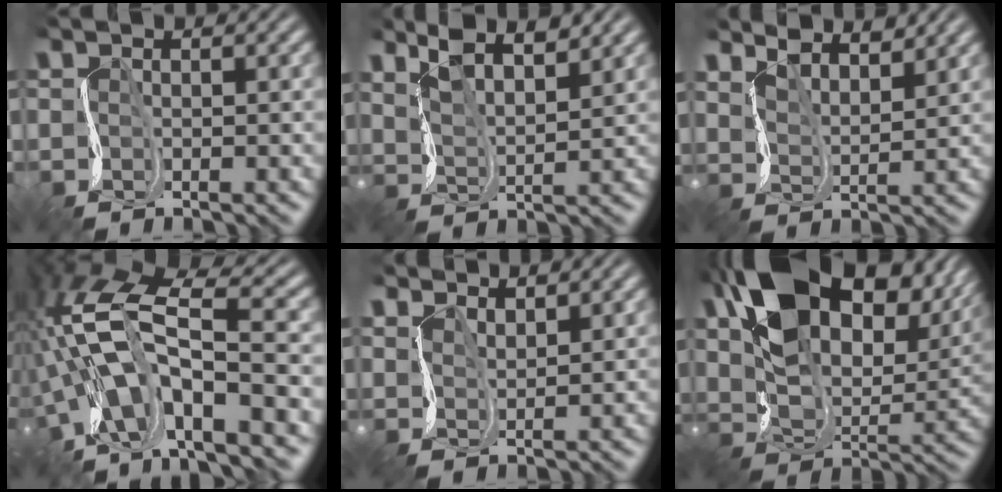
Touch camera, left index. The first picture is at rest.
{"total": 4.6, "force": [3.8, 1.1, 2.3], "torque": [-0.057, 0.005, 0.069]}
{"total": 3.7, "force": [3.5, 0.7, 0.9], "torque": [-0.029, -0.002, 0.062]}
{"total": 11.0, "force": [-2.3, 4.3, 9.9], "torque": [-0.200, 0.015, -0.043]}
{"total": 3.3, "force": [3.2, 0.4, 0.2], "torque": [-0.014, 0.006, 0.061]}
{"total": 17.4, "force": [9.3, 10.0, 10.8], "torque": [-0.217, 0.013, 0.174]}